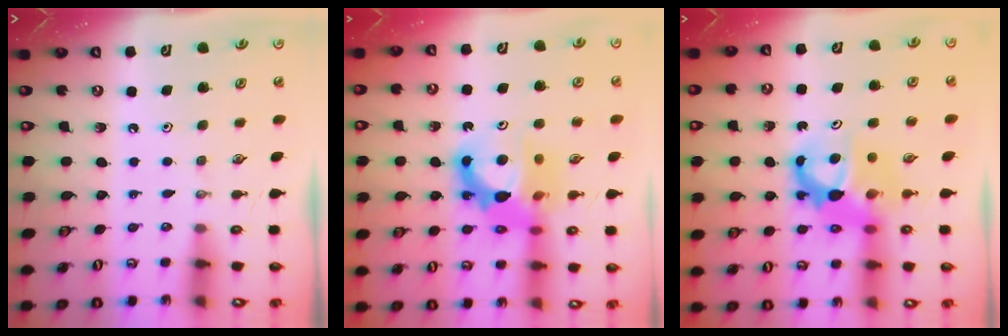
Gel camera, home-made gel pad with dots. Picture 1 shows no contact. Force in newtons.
{"total": 13.6, "press": 13.4, "slide": 2.6}
{"total": 9.3, "press": 9.3, "slide": 0.6}